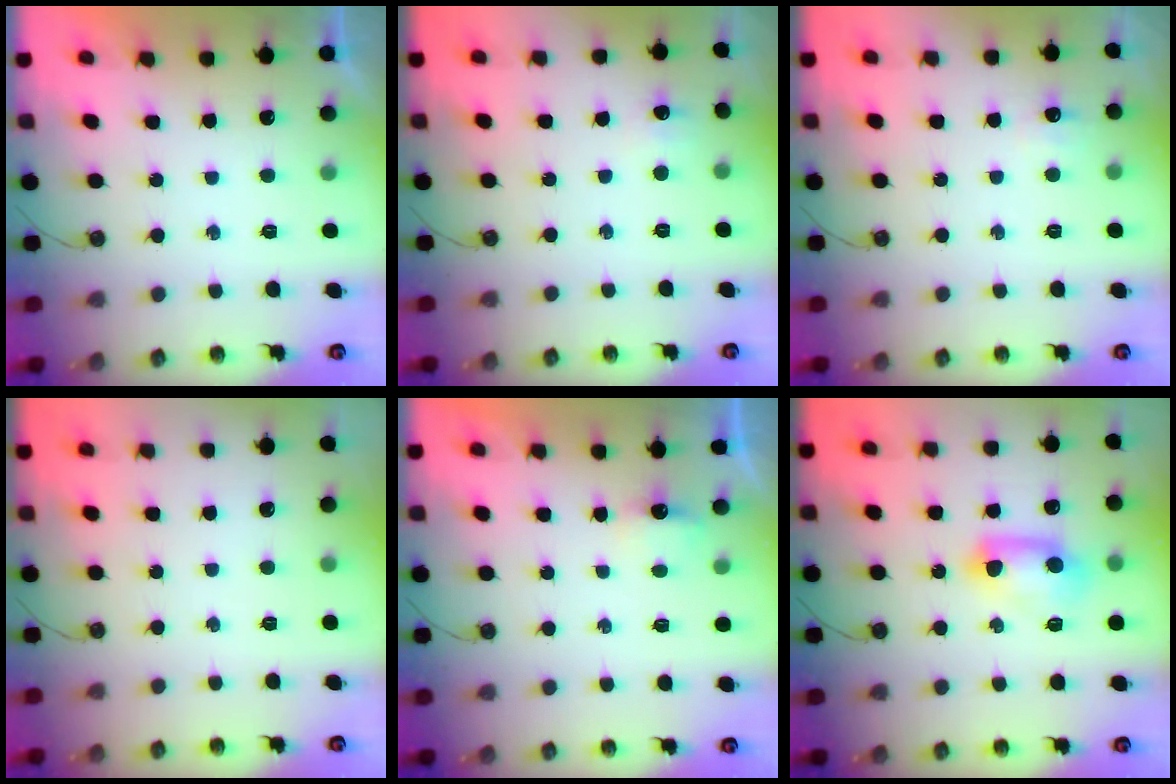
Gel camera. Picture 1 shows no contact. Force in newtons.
{"total": 4.3, "press": 4.3, "slide": 0.6}
{"total": 5.4, "press": 5.2, "slide": 1.3}
{"total": 0.0}
{"total": 2.6, "press": 2.6, "slide": 0.4}
{"total": 10.0, "press": 9.9, "slide": 1.4}